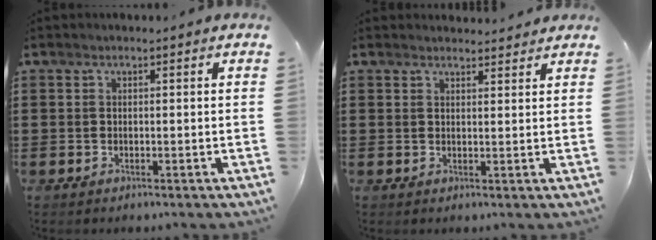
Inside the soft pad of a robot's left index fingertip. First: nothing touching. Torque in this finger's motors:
{"motor_torque": [0.00, 0.00, -0.04, -0.06]}